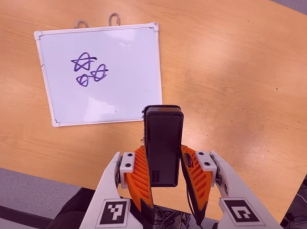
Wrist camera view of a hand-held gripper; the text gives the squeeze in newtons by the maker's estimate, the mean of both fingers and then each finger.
{"total": 4.6, "left": 3.2, "right": 5.9}